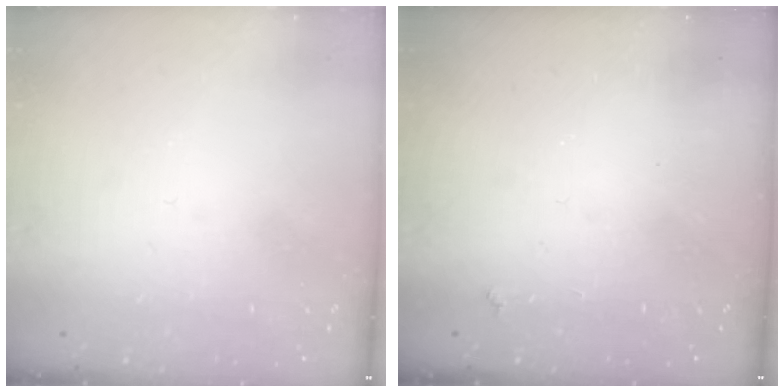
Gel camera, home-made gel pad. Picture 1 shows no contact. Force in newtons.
{"total": 1.7, "press": 1.7, "slide": 0.4}